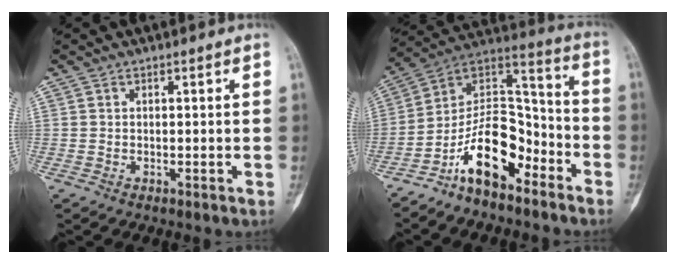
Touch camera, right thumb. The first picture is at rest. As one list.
[{"total": 15.1, "force": [-8.7, 7.5, 9.8], "torque": [-0.144, 0.096, -0.164]}]